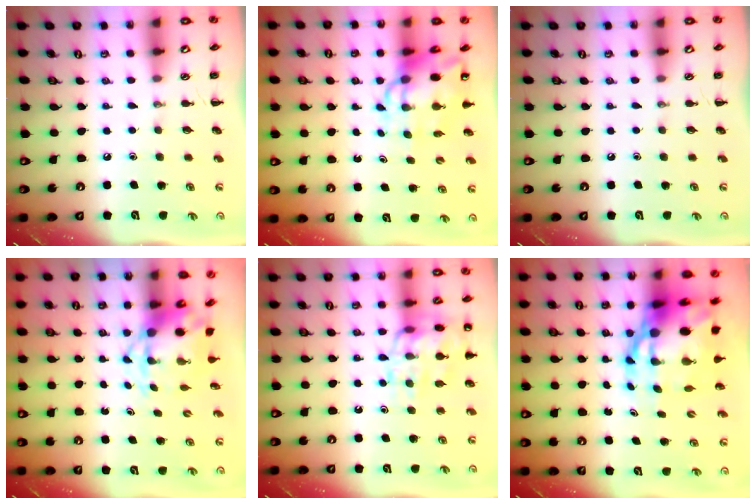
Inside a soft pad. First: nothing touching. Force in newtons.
{"total": 9.8, "press": 9.4, "slide": 2.9}
{"total": 0.0}
{"total": 4.5, "press": 4.4, "slide": 0.9}
{"total": 17.4, "press": 17.3, "slide": 2.4}
{"total": 13.3, "press": 12.8, "slide": 3.6}